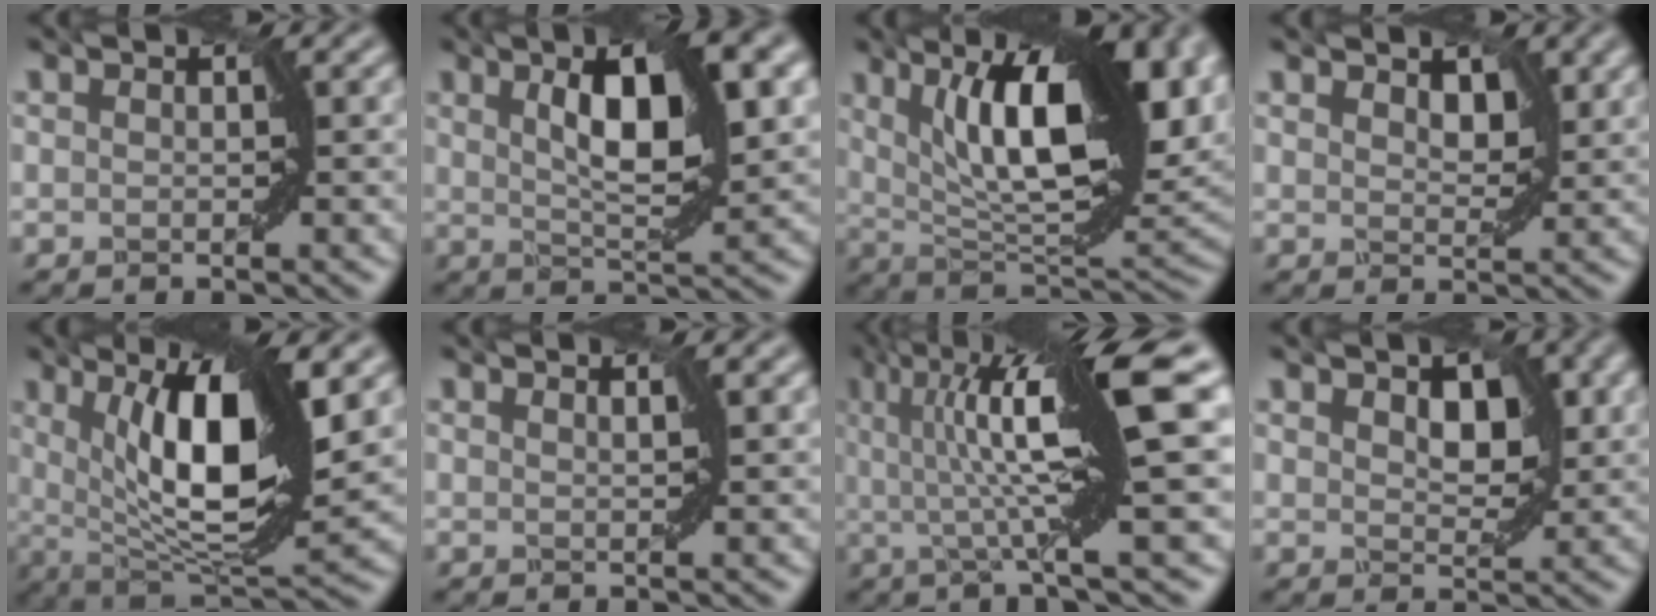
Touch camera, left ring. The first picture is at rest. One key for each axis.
{"total": 8.8, "fx": 2.7, "fy": 2.6, "fz": 8.0, "tx": -0.122, "ty": 0.006, "tz": 0.045}
{"total": 16.8, "fx": 5.9, "fy": 6.0, "fz": 14.5, "tx": -0.220, "ty": 0.019, "tz": 0.095}
{"total": 2.6, "fx": 1.6, "fy": 1.2, "fz": 1.6, "tx": -0.032, "ty": -0.003, "tz": 0.029}
{"total": 11.4, "fx": 3.0, "fy": 3.4, "fz": 10.5, "tx": -0.156, "ty": -0.005, "tz": 0.054}
{"total": 1.5, "fx": 1.0, "fy": 0.4, "fz": 1.1, "tx": -0.004, "ty": -0.001, "tz": 0.008}
{"total": 12.4, "fx": 2.9, "fy": 2.1, "fz": 11.8, "tx": -0.170, "ty": 0.016, "tz": 0.047}
{"total": 4.0, "fx": 1.5, "fy": 2.2, "fz": 3.1, "tx": -0.053, "ty": -0.002, "tz": 0.030}